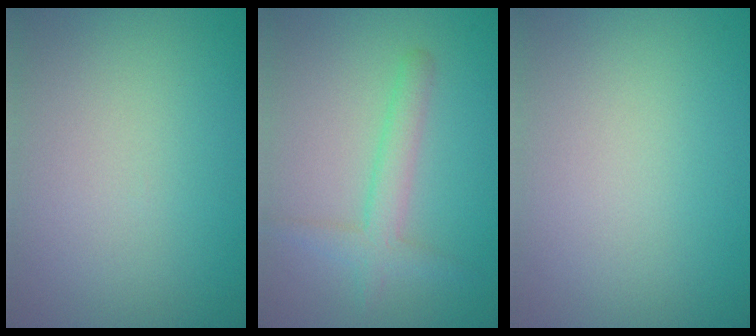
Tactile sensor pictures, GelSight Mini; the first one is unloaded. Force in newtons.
{"total": 2.8, "press": 2.8, "slide": 0.2}
{"total": 0.0}